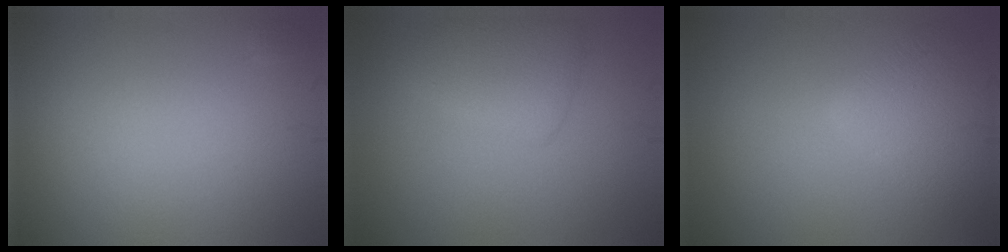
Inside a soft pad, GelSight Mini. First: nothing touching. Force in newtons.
{"total": 3.1, "press": 3.1, "slide": 0.1}
{"total": 3.8, "press": 3.8, "slide": 0.3}